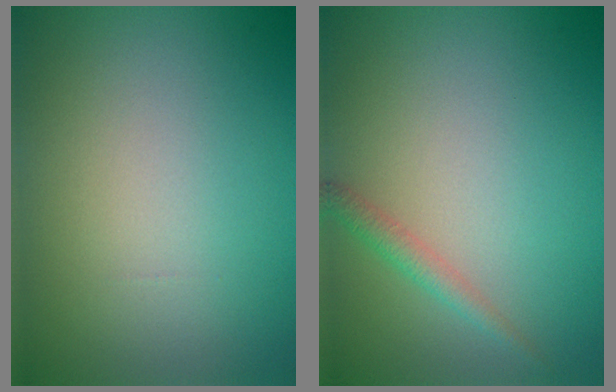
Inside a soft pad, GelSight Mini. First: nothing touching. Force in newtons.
{"total": 1.5, "press": 1.5, "slide": 0.1}